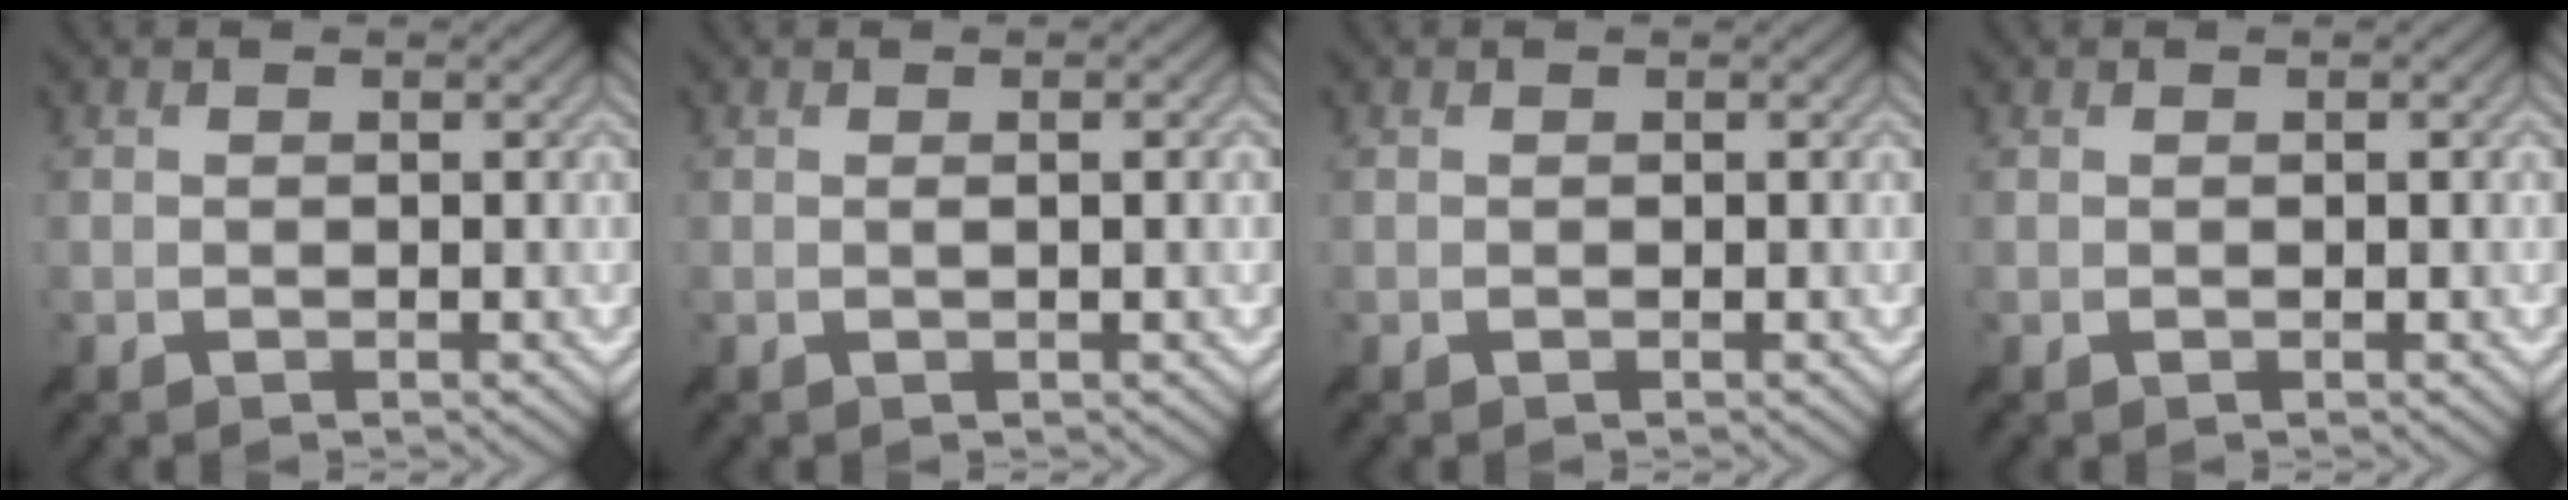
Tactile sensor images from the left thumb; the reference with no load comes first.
{"total": 1.7, "force": [0.2, 0.2, 1.7], "torque": [-0.029, 0.006, 0.000]}
{"total": 0.0}
{"total": 0.0}